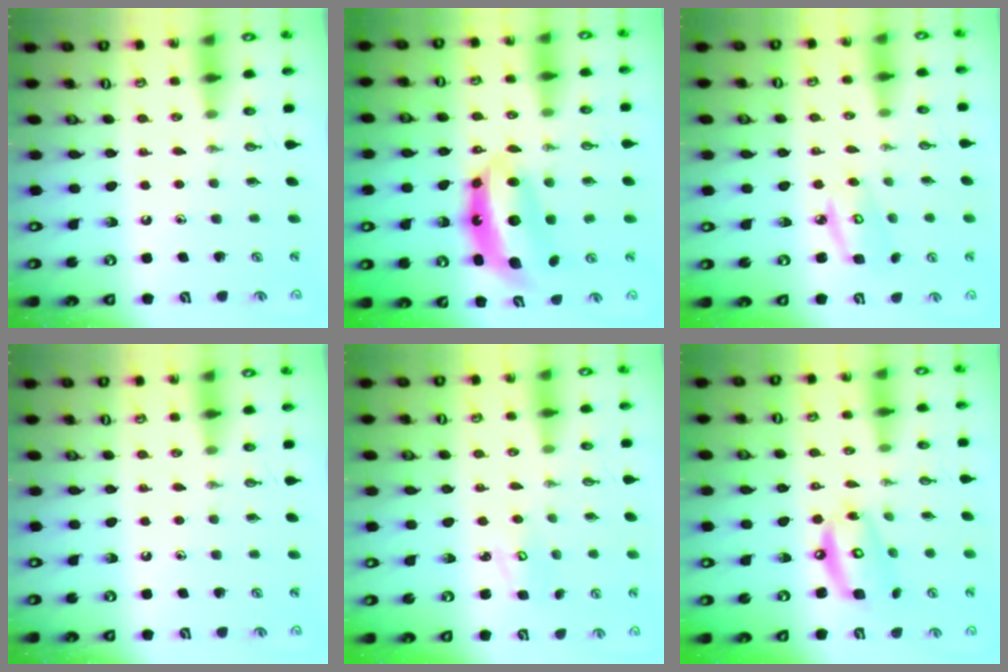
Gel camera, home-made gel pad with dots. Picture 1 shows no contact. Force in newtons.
{"total": 7.9, "press": 7.9, "slide": 0.5}
{"total": 4.9, "press": 4.9, "slide": 0.3}
{"total": 0.0}
{"total": 3.6, "press": 3.6, "slide": 0.4}
{"total": 12.0, "press": 11.9, "slide": 1.2}